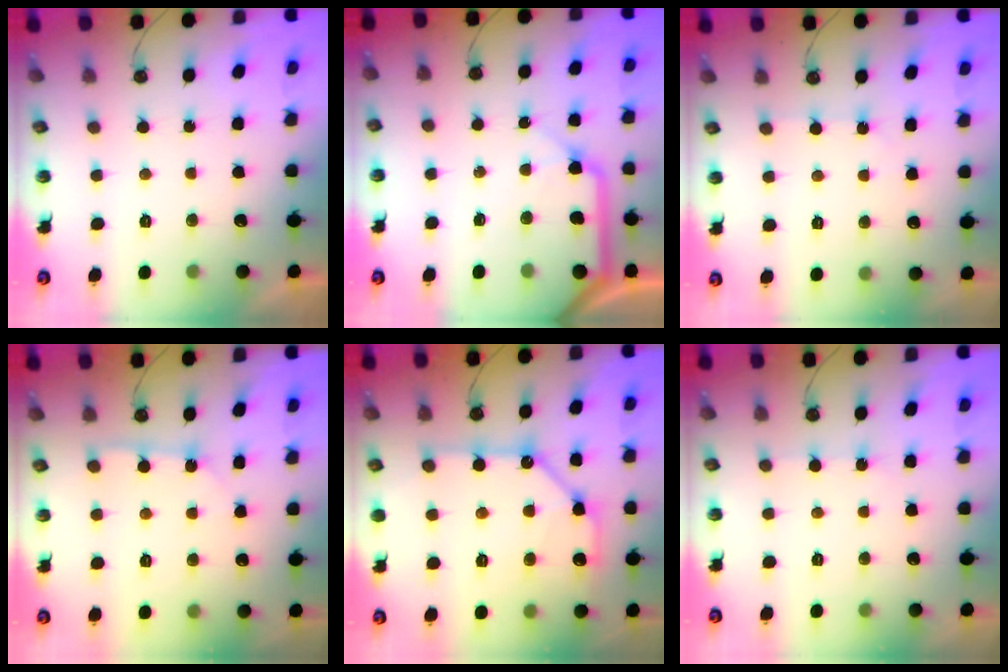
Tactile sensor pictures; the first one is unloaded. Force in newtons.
{"total": 12.9, "press": 12.8, "slide": 1.9}
{"total": 3.0, "press": 3.0, "slide": 0.4}
{"total": 3.2, "press": 3.2, "slide": 0.2}
{"total": 15.2, "press": 15.0, "slide": 1.8}
{"total": 2.0, "press": 2.0, "slide": 0.3}